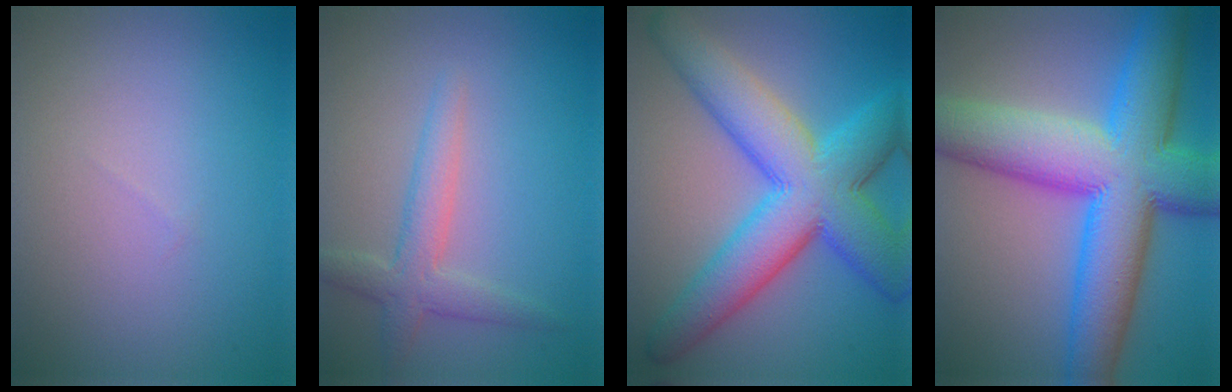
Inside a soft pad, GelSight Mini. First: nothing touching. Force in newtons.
{"total": 2.9, "press": 2.9, "slide": 0.1}
{"total": 11.0, "press": 11.0, "slide": 0.1}
{"total": 13.9, "press": 13.9, "slide": 0.2}